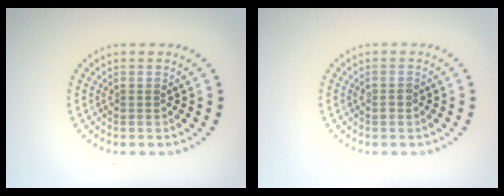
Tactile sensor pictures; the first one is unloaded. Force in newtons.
{"total": 0.7, "press": 0.7, "slide": 0.3}